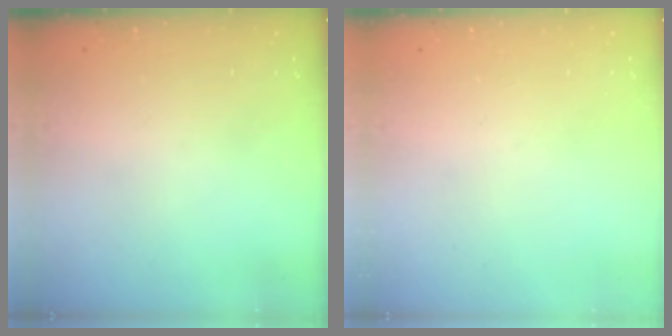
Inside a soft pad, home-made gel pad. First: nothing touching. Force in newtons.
{"total": 0.0}